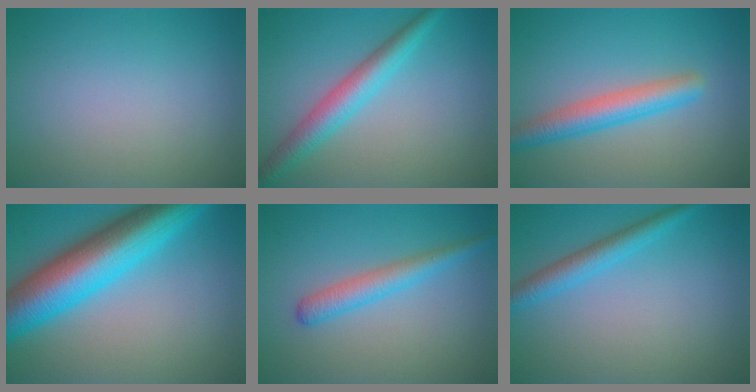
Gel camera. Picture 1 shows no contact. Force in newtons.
{"total": 4.1, "press": 4.1, "slide": 0.1}
{"total": 4.1, "press": 4.1, "slide": 0.1}
{"total": 11.7, "press": 11.7, "slide": 0.2}
{"total": 2.8, "press": 2.8, "slide": 0.0}
{"total": 2.8, "press": 2.7, "slide": 0.2}